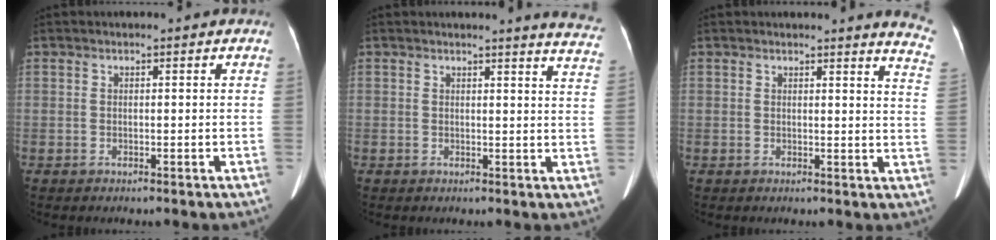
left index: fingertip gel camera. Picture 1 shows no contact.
{"total": 8.4, "force": [8.2, 0.0, 1.9], "torque": [-0.006, -0.059, 0.053]}
{"total": 8.2, "force": [7.9, -0.1, 2.1], "torque": [-0.005, -0.070, 0.051]}